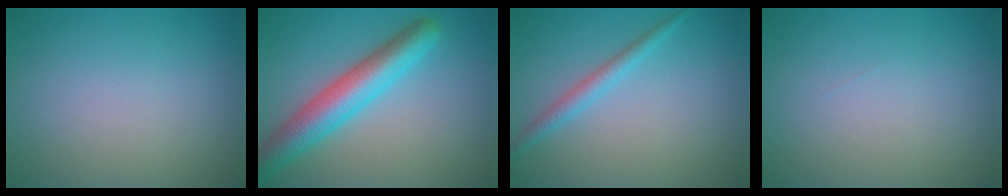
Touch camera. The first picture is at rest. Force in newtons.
{"total": 6.2, "press": 6.2, "slide": 0.1}
{"total": 1.9, "press": 1.9, "slide": 0.1}
{"total": 0.0}